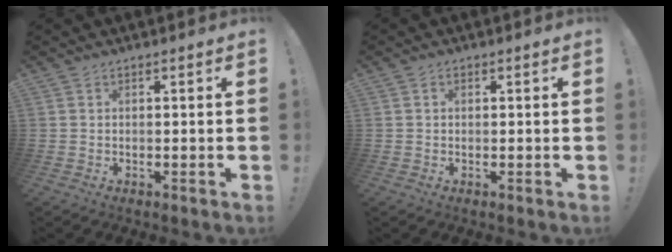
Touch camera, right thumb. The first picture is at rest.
{"total": 0.7, "force": [0.2, 0.6, 0.4], "torque": [-0.007, 0.003, 0.004]}